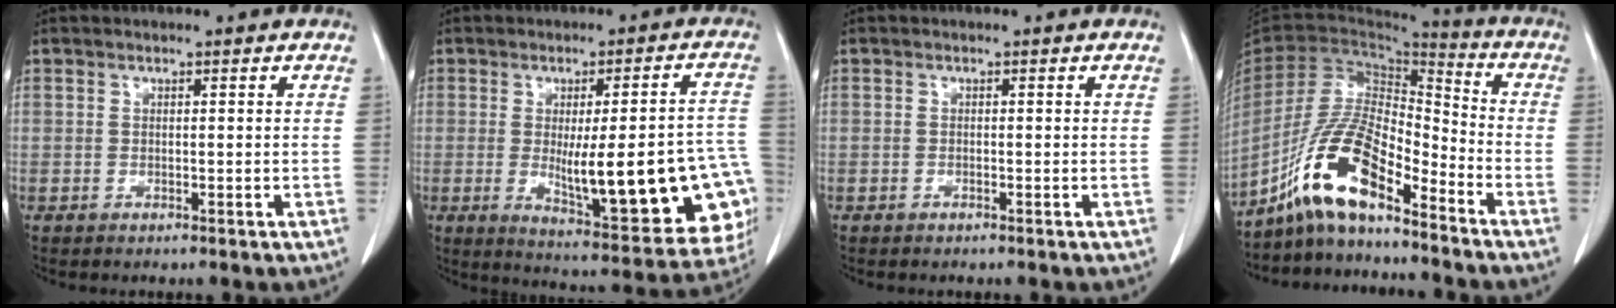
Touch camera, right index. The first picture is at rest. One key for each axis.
{"total": 22.7, "fx": -4.4, "fy": 5.2, "fz": 21.7, "tx": -0.197, "ty": 0.008, "tz": -0.030}
{"total": 0.0}
{"total": 12.6, "fx": -8.6, "fy": 3.1, "fz": 8.6, "tx": -0.180, "ty": 0.015, "tz": -0.161}